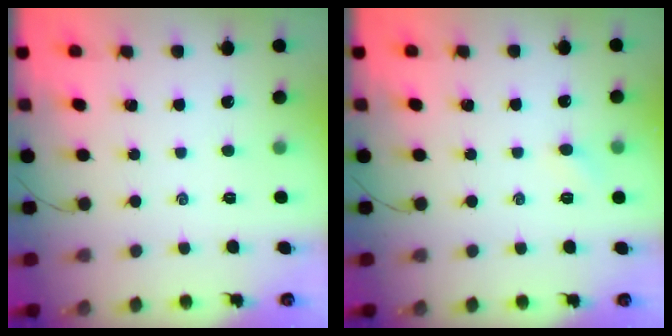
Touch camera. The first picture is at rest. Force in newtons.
{"total": 2.5, "press": 2.4, "slide": 0.7}